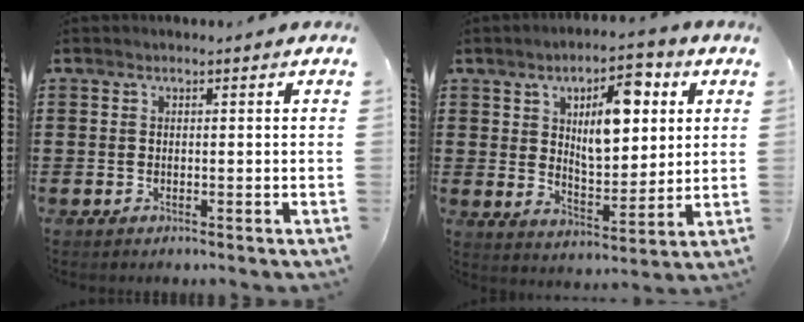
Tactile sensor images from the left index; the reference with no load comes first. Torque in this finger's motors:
{"motor_torque": [0.74, 0.11, 0.29, 0.11]}